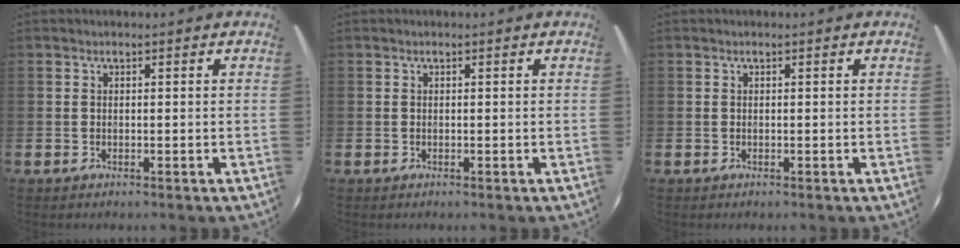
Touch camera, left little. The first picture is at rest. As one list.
[{"total": 0.0}, {"total": 0.0}]